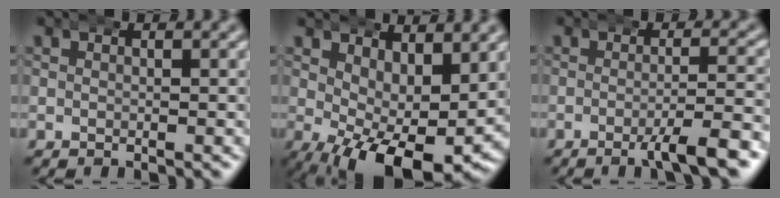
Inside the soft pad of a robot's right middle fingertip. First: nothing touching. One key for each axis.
{"total": 7.4, "fx": -2.1, "fy": 2.8, "fz": 6.6, "tx": -0.103, "ty": -0.043, "tz": -0.014}
{"total": 4.1, "fx": -2.4, "fy": 0.2, "fz": 3.3, "tx": -0.051, "ty": -0.002, "tz": -0.040}